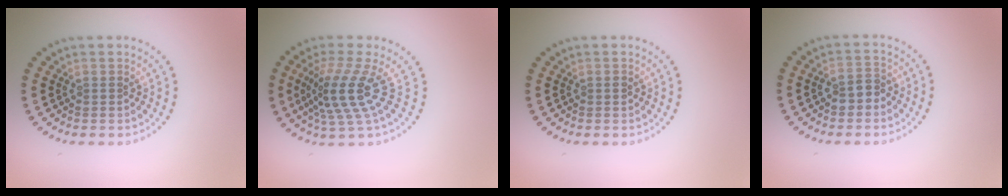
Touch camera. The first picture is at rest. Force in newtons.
{"total": 4.5, "press": 3.1, "slide": 3.2}
{"total": 0.6, "press": 0.6, "slide": 0.1}
{"total": 2.1, "press": 2.0, "slide": 0.6}